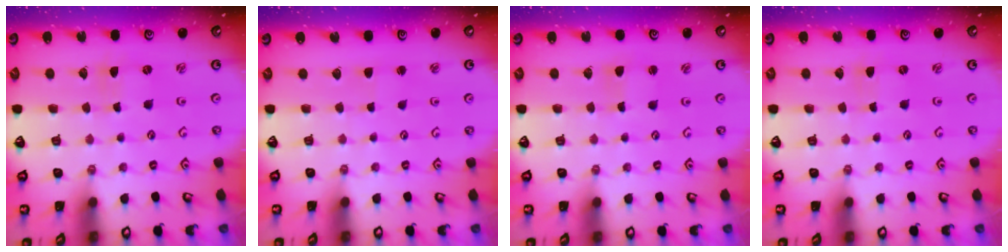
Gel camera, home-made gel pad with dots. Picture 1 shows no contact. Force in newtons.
{"total": 1.3, "press": 1.3, "slide": 0.2}
{"total": 0.7, "press": 0.7, "slide": 0.2}
{"total": 0.0}